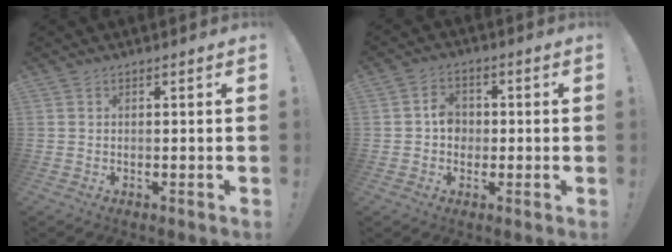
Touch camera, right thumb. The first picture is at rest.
{"total": 5.6, "force": [-0.7, 4.8, 2.7], "torque": [-0.045, 0.016, -0.010]}